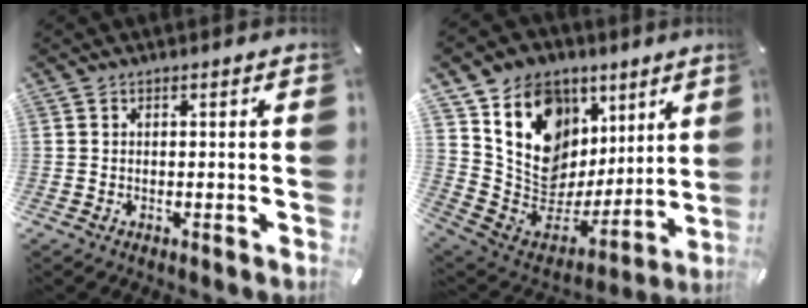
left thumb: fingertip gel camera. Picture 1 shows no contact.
{"total": 17.1, "force": [7.2, 13.8, 6.9], "torque": [-0.106, -0.060, 0.150]}